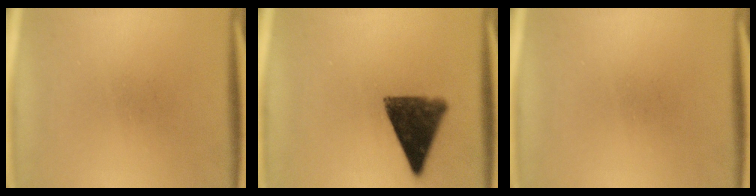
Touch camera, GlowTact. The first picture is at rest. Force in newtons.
{"total": 11.1}
{"total": 0.0}